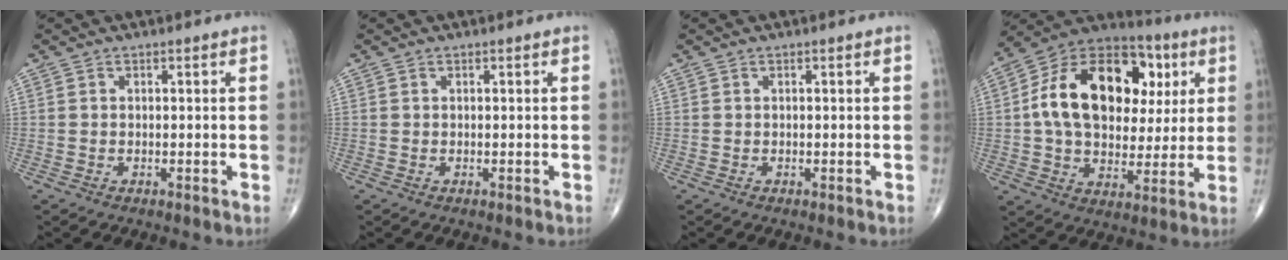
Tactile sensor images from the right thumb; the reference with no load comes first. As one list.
[{"total": 0.0}, {"total": 0.0}, {"total": 24.2, "force": [5.0, 15.9, 17.6], "torque": [-0.266, 0.013, 0.075]}]